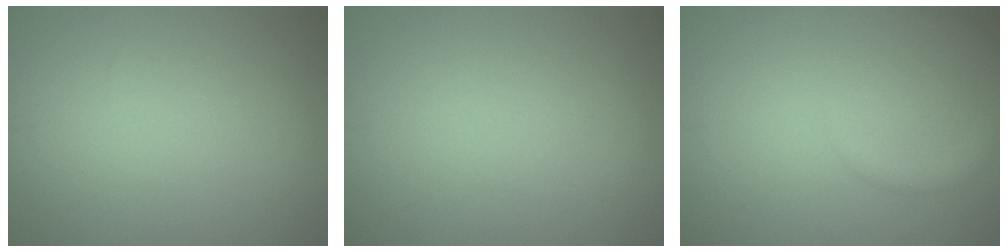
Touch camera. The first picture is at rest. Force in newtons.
{"total": 0.0}
{"total": 2.4, "press": 2.4, "slide": 0.2}